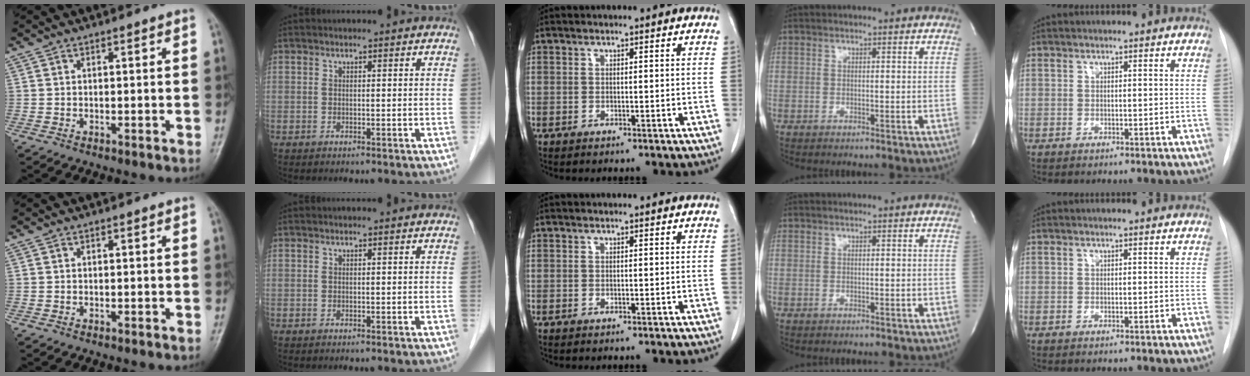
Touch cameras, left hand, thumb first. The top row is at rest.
{}